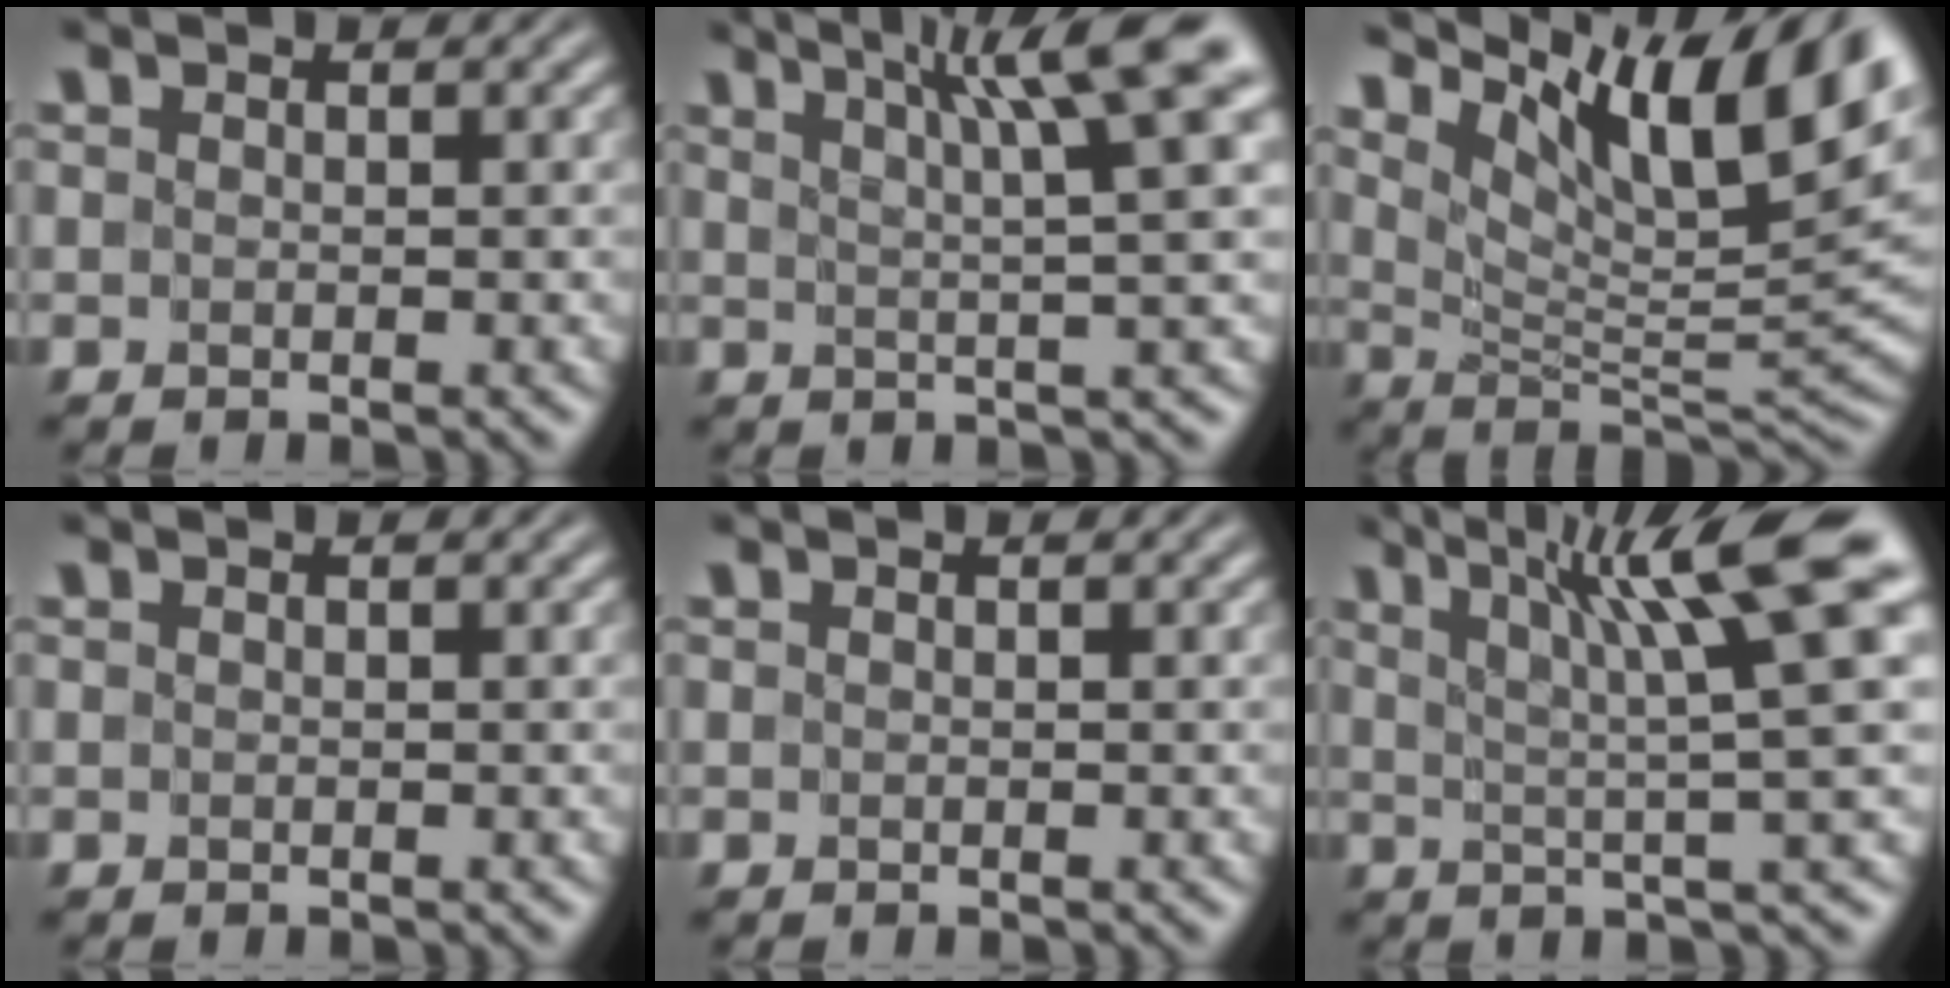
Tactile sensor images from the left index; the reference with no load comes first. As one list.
[{"total": 7.5, "force": [3.6, 0.5, 6.6], "torque": [-0.075, 0.021, 0.058]}, {"total": 12.6, "force": [7.5, 3.3, 9.6], "torque": [-0.159, 0.014, 0.141]}, {"total": 0.0}, {"total": 0.0}, {"total": 9.5, "force": [4.3, 0.5, 8.4], "torque": [-0.112, 0.019, 0.070]}]